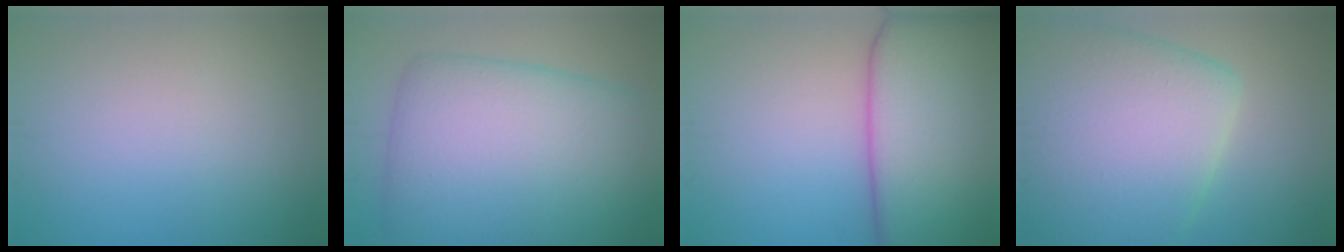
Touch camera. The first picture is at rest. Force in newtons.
{"total": 13.2, "press": 13.2, "slide": 0.3}
{"total": 14.0, "press": 14.0, "slide": 0.8}
{"total": 13.0, "press": 13.0, "slide": 0.5}